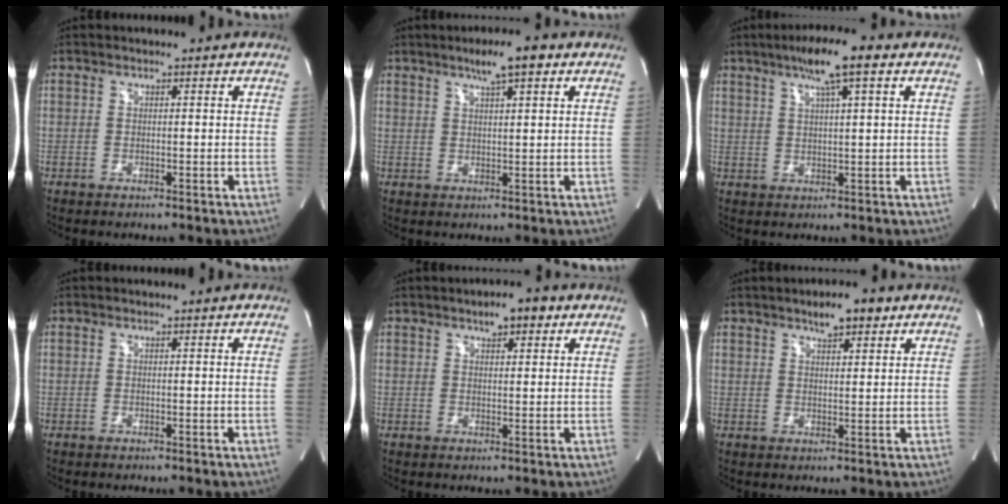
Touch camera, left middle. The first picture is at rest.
{"total": 5.8, "force": [3.6, 0.6, 4.5], "torque": [-0.076, 0.011, 0.057]}
{"total": 8.3, "force": [4.7, 0.4, 6.8], "torque": [-0.116, 0.018, 0.073]}
{"total": 0.0}
{"total": 4.1, "force": [2.5, 1.4, 3.0], "torque": [-0.050, 0.011, 0.036]}
{"total": 5.0, "force": [3.4, 1.3, 3.4], "torque": [-0.058, 0.009, 0.051]}